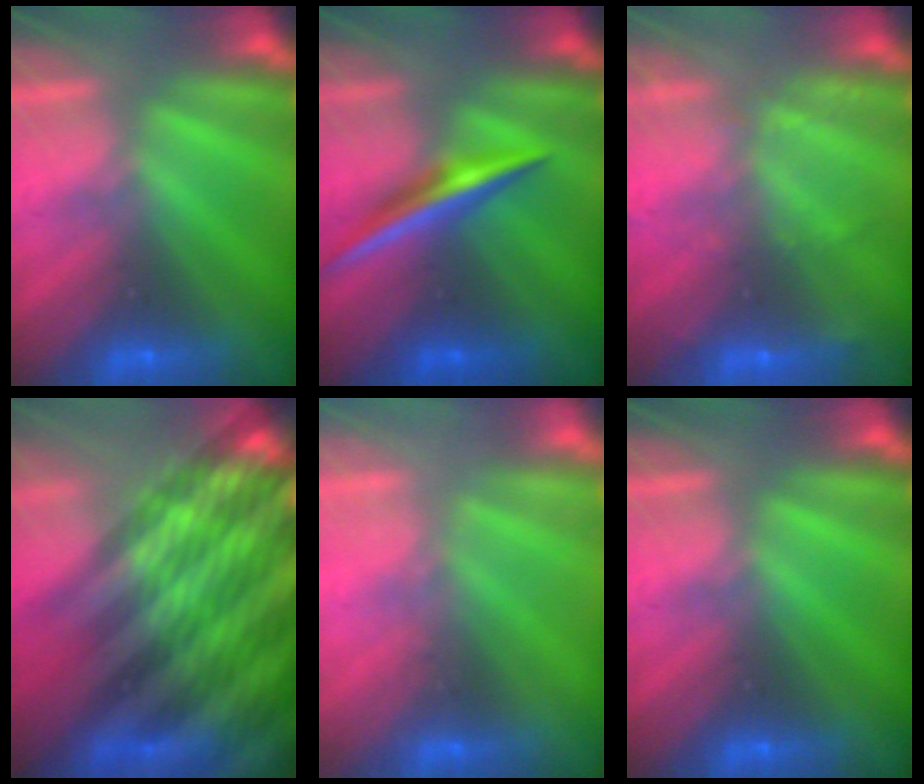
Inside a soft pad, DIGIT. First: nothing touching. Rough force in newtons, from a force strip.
{"total": 1.9}
{"total": 2.3}
{"total": 7.1}
{"total": 1.4}
{"total": 0.0}